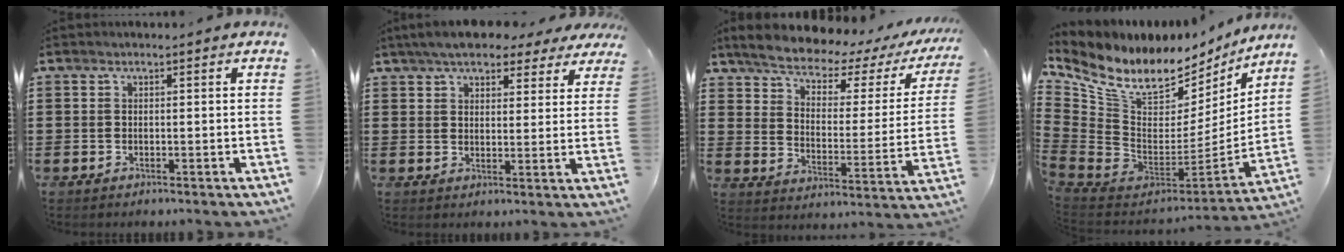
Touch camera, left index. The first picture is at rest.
{"total": 5.9, "force": [5.2, 1.8, 2.3], "torque": [-0.056, -0.006, 0.094]}
{"total": 5.6, "force": [4.8, 1.3, 2.4], "torque": [-0.076, -0.035, 0.078]}
{"total": 9.8, "force": [6.9, 5.2, 4.7], "torque": [-0.117, -0.061, 0.122]}